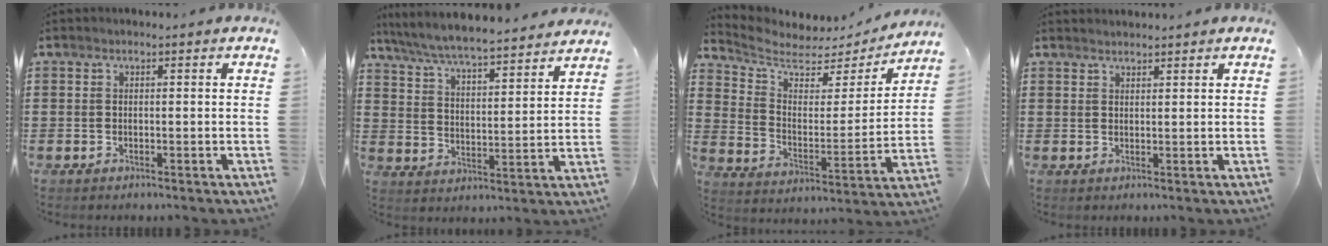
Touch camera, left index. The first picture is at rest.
{"total": 6.1, "force": [5.9, -0.1, 1.6], "torque": [-0.057, -0.040, 0.100]}
{"total": 5.4, "force": [4.7, 2.2, 1.5], "torque": [-0.060, -0.036, 0.076]}
{"total": 1.4, "force": [1.4, 0.1, 0.0], "torque": [-0.003, 0.001, 0.028]}